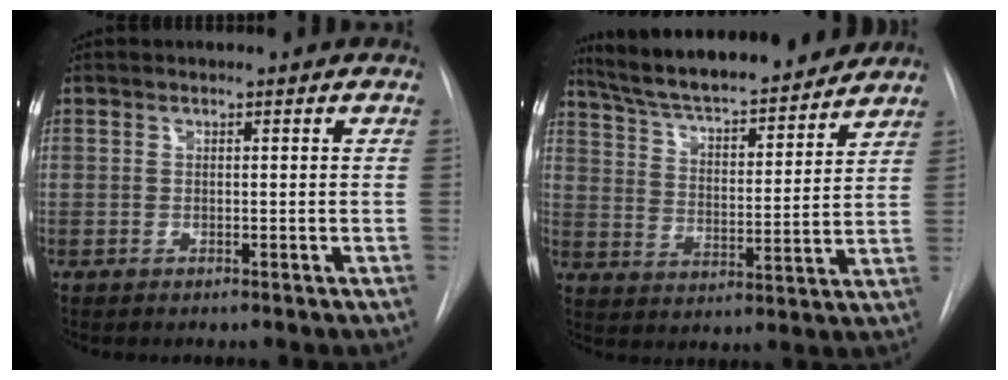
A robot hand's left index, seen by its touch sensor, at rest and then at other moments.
{"total": 19.9, "force": [17.8, 3.2, 8.3], "torque": [-0.141, 0.005, 0.270]}